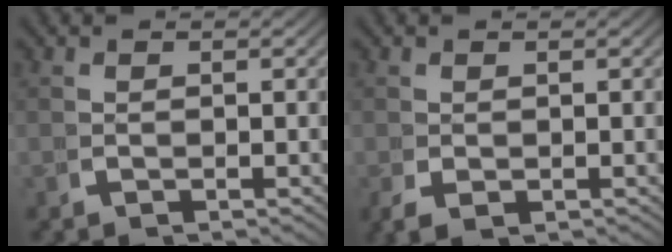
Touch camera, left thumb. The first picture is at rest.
{"total": 1.3, "force": [-0.2, 1.0, 0.9], "torque": [-0.027, -0.014, 0.006]}